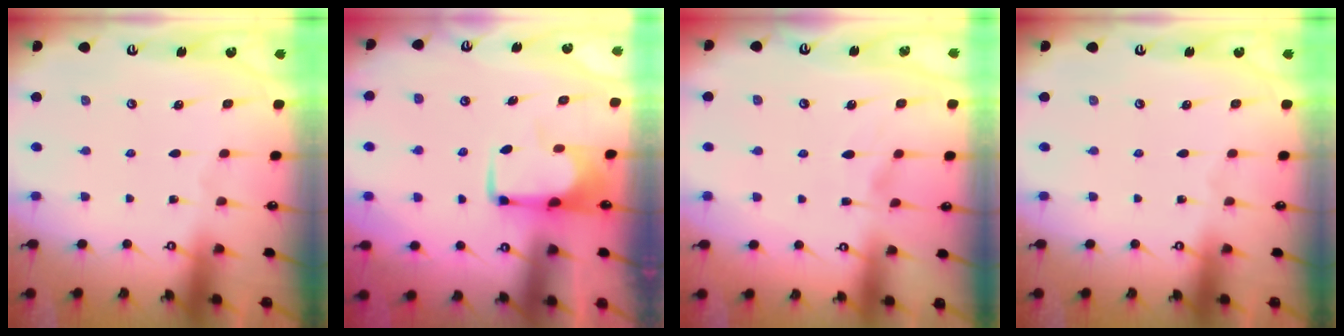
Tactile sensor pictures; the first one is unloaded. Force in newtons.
{"total": 1.8, "press": 1.7, "slide": 0.4}
{"total": 1.2, "press": 0.7, "slide": 0.9}
{"total": 0.0}